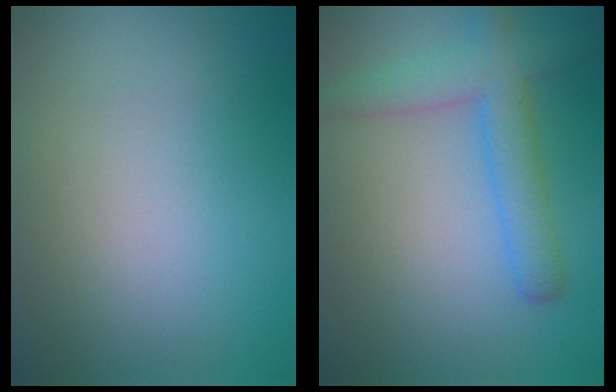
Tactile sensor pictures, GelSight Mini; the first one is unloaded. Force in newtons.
{"total": 4.2, "press": 4.2, "slide": 0.1}